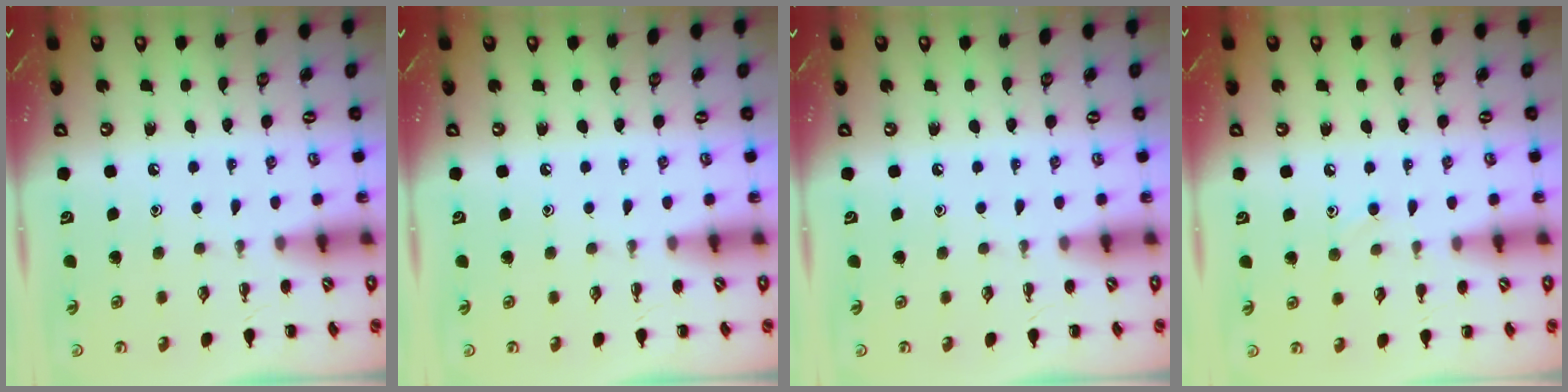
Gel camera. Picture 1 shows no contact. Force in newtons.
{"total": 0.0}
{"total": 0.0}
{"total": 7.0, "press": 6.6, "slide": 2.3}